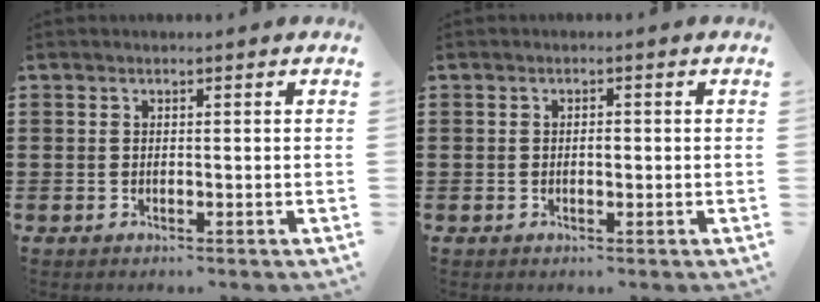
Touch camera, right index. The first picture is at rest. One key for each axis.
{"total": 1.1, "fx": -0.1, "fy": 0.5, "fz": 1.0, "tx": -0.020, "ty": 0.000, "tz": -0.003}